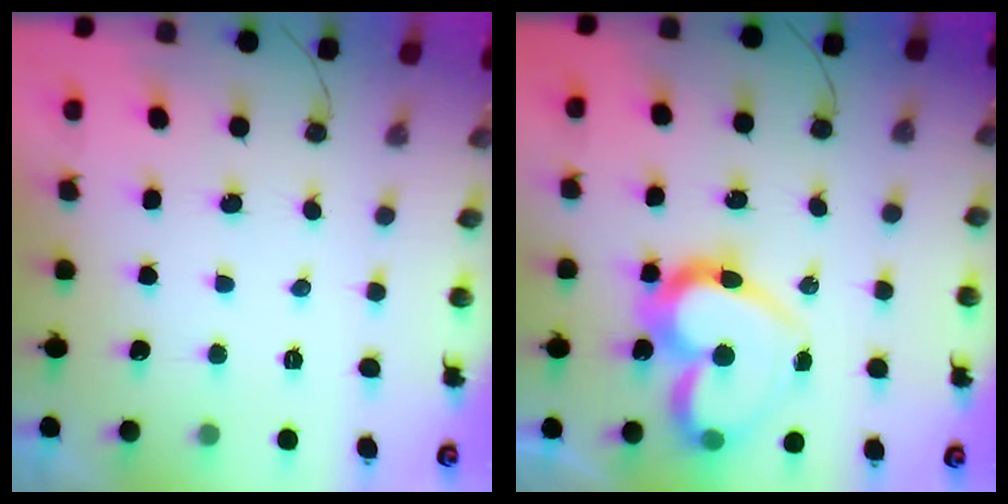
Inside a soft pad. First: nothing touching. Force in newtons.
{"total": 16.6, "press": 16.4, "slide": 2.1}